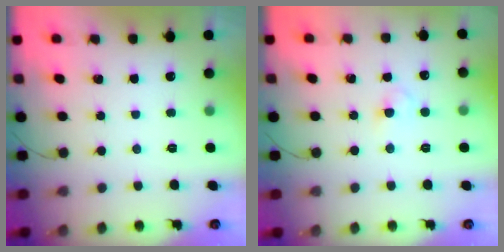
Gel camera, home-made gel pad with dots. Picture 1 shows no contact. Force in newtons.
{"total": 2.0, "press": 1.8, "slide": 0.9}